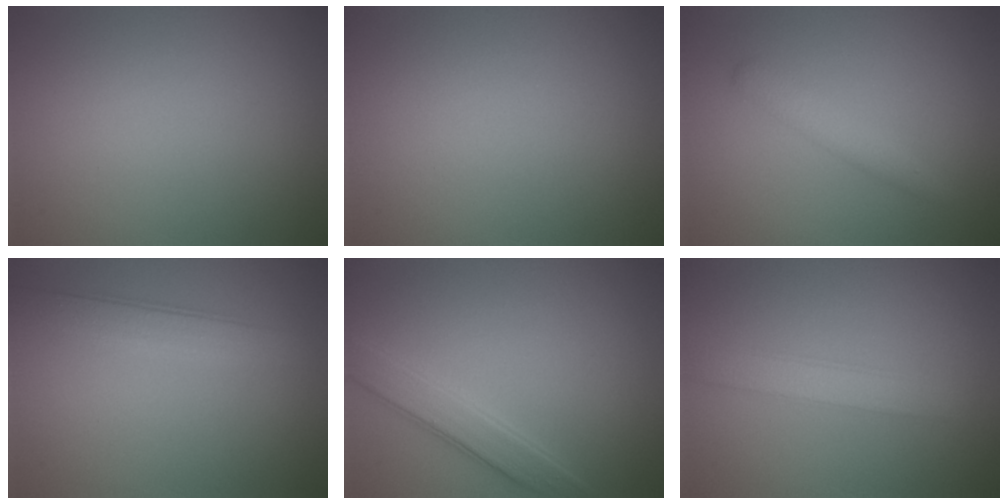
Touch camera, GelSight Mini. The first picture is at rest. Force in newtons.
{"total": 0.0}
{"total": 1.9, "press": 1.9, "slide": 0.1}
{"total": 3.0, "press": 3.0, "slide": 0.2}
{"total": 2.8, "press": 2.8, "slide": 0.1}
{"total": 2.4, "press": 2.4, "slide": 0.1}